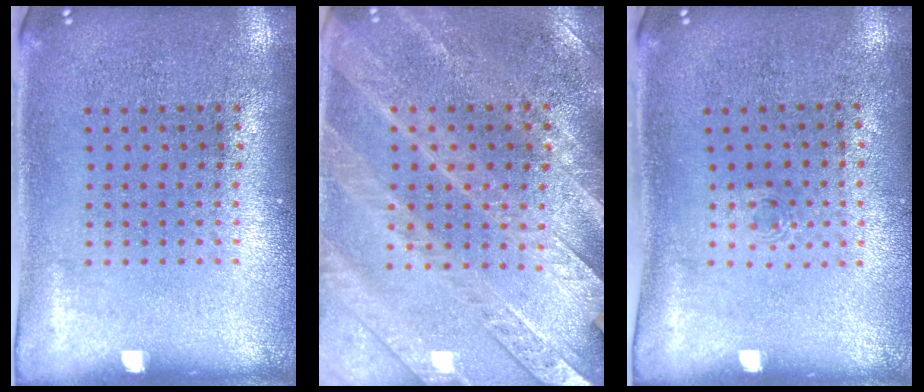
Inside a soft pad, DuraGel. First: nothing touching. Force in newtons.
{"total": 2.8, "press": 2.6, "slide": 0.9}
{"total": 0.5, "press": 0.2, "slide": 0.5}